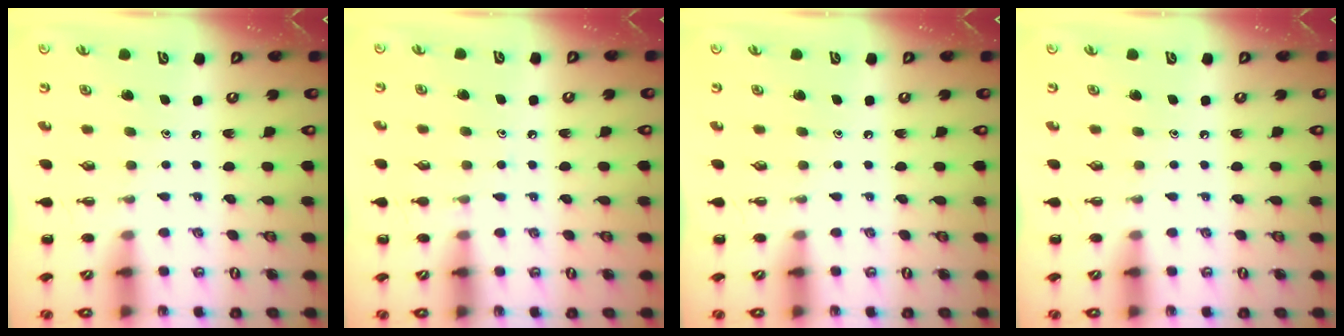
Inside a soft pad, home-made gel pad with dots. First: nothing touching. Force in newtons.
{"total": 4.7, "press": 4.4, "slide": 1.8}
{"total": 0.0}
{"total": 0.0}